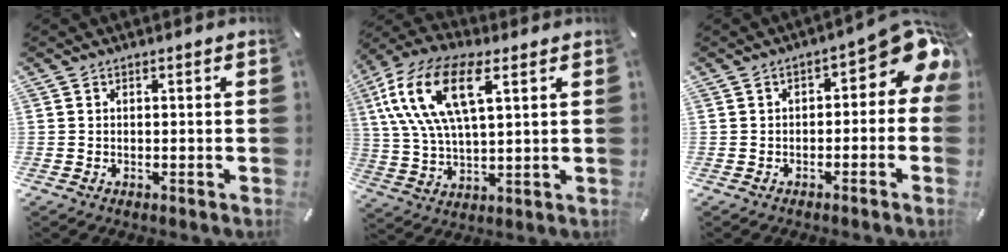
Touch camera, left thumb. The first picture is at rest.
{"total": 16.8, "force": [7.4, 7.3, 13.2], "torque": [-0.304, -0.008, 0.125]}
{"total": 9.1, "force": [2.6, 4.2, 7.6], "torque": [-0.095, -0.026, 0.043]}